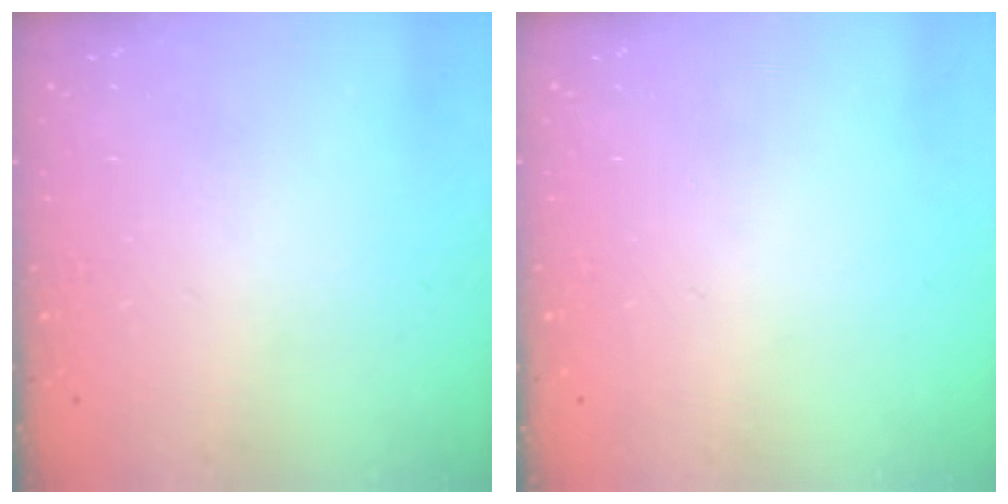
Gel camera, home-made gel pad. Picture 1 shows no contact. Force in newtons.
{"total": 0.0}